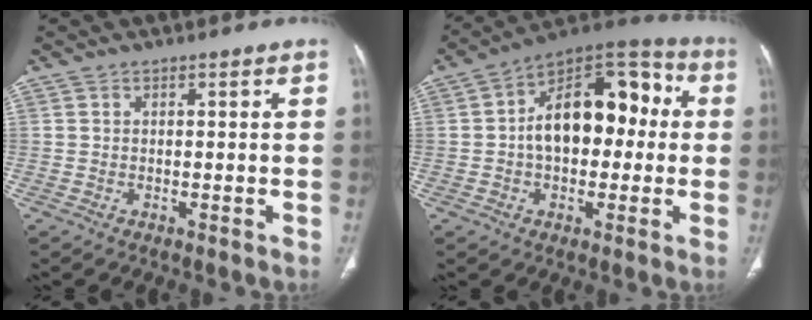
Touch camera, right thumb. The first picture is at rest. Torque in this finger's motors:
{"motor_torque": [1.54, 3.16, 1.60, -0.53, 0.17]}